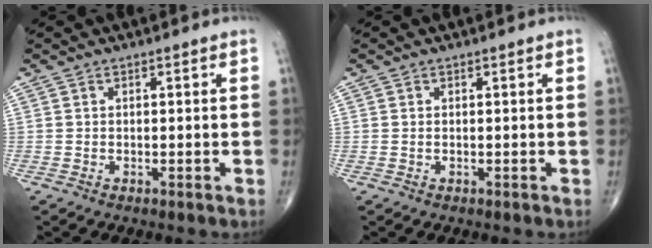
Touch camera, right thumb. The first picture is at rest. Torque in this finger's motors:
{"motor_torque": [-0.17, -0.10, -0.27, 0.07, 0.02]}